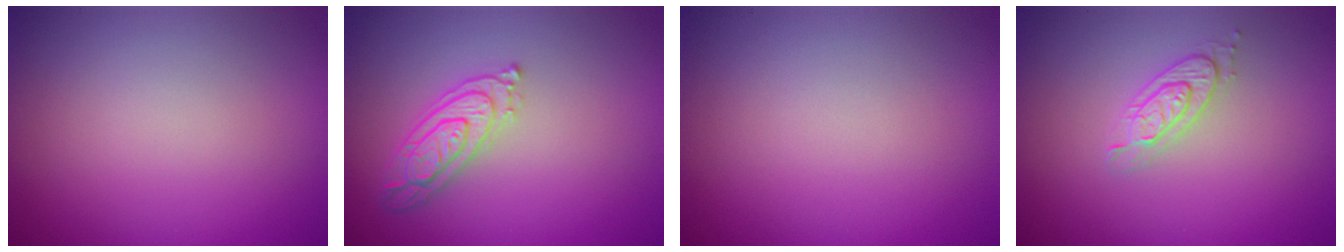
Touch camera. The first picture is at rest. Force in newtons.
{"total": 3.4, "press": 3.2, "slide": 1.0}
{"total": 0.0}
{"total": 2.0, "press": 2.0, "slide": 0.5}